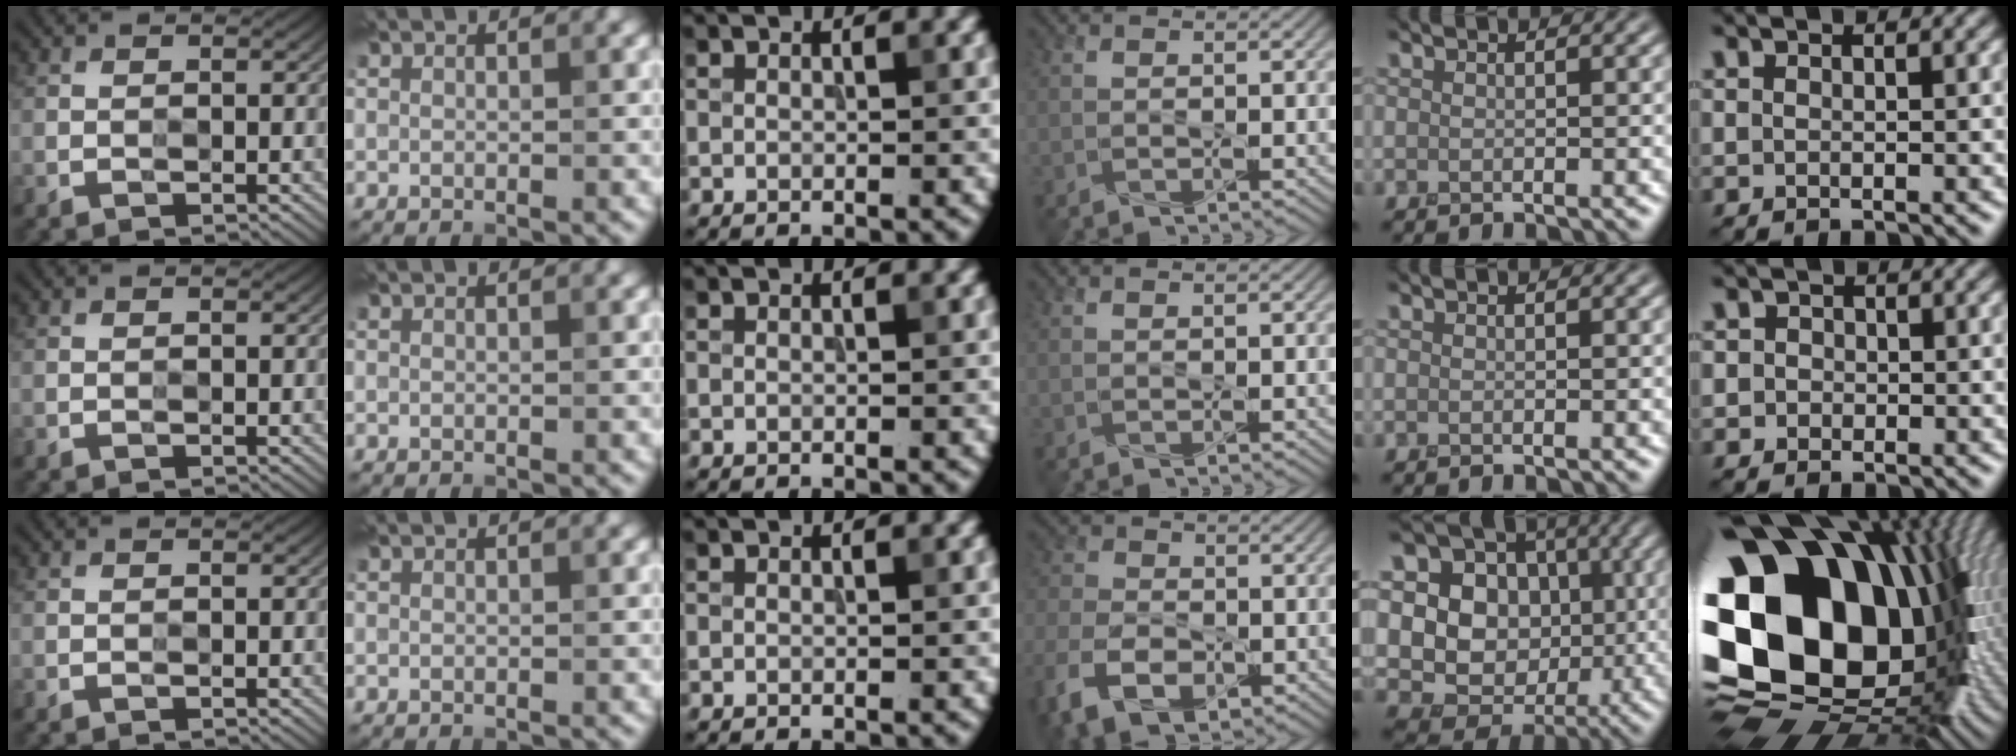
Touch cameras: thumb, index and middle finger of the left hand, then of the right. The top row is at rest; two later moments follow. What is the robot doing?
{"motion": "press", "object": "memory foam"}